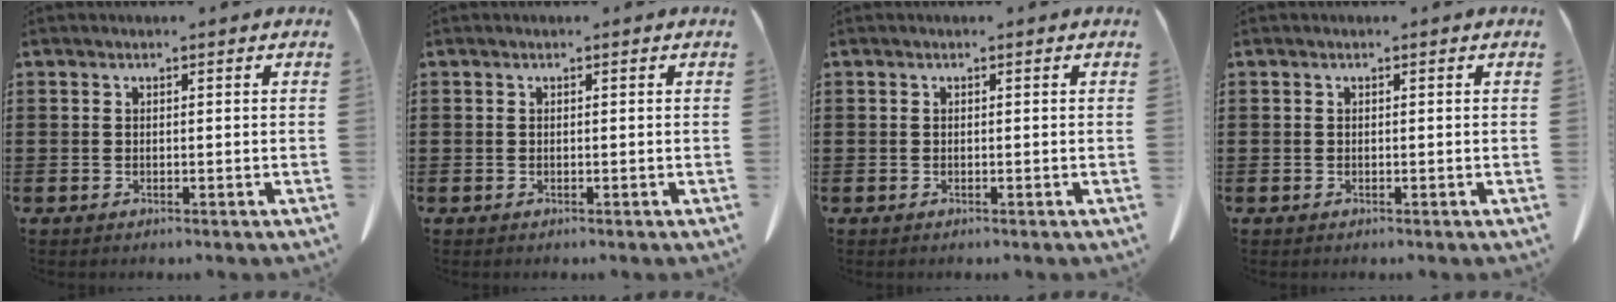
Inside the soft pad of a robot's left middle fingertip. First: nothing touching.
{"total": 0.0}
{"total": 0.0}
{"total": 0.0}